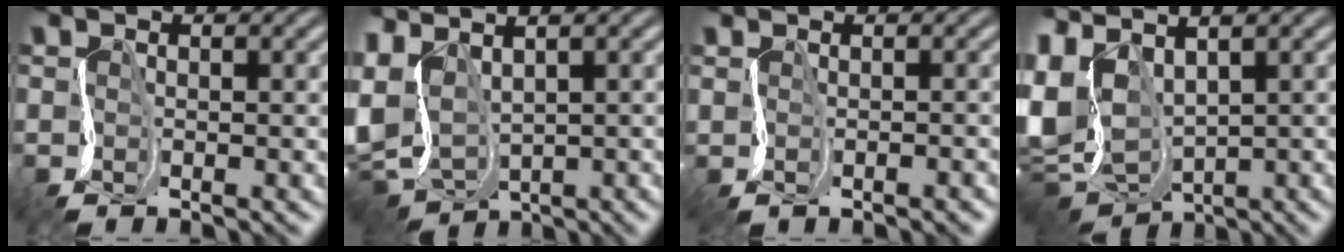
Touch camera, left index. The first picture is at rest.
{"total": 6.9, "force": [0.0, 4.4, 5.3], "torque": [-0.135, 0.004, 0.030]}
{"total": 0.7, "force": [0.0, 0.6, 0.3], "torque": [0.011, 0.003, 0.005]}
{"total": 8.9, "force": [1.2, 5.7, 6.8], "torque": [-0.183, 0.002, 0.037]}